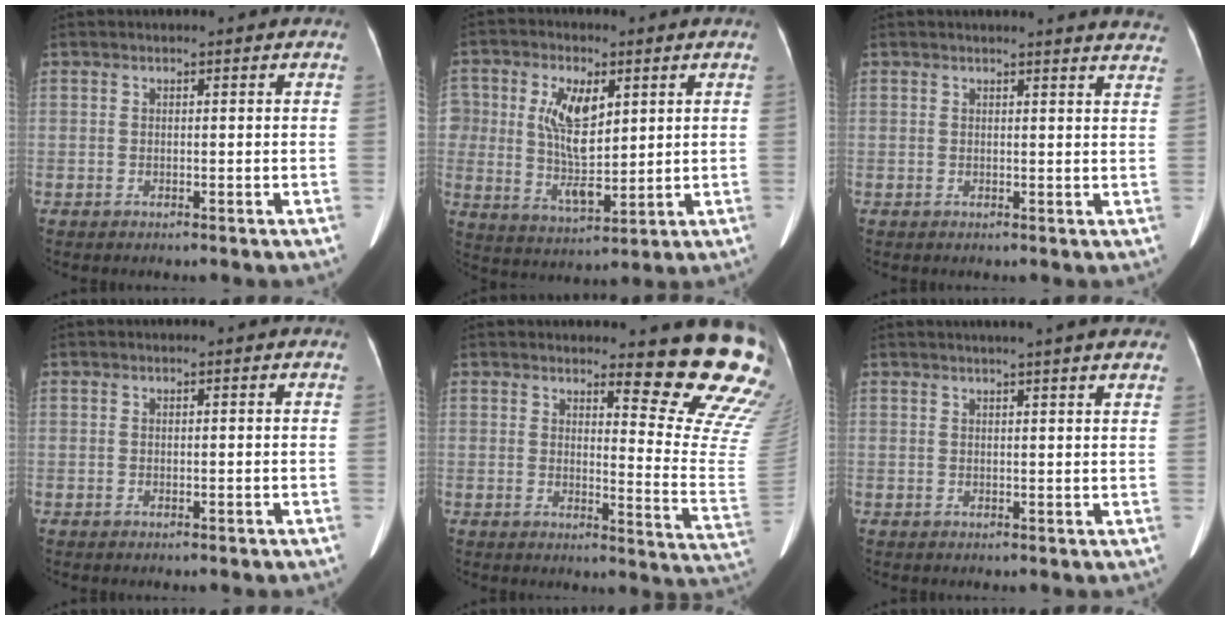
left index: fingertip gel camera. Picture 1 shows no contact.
{"total": 9.7, "force": [2.2, 5.1, 7.9], "torque": [-0.156, 0.006, 0.048]}
{"total": 11.8, "force": [11.4, 0.4, 2.9], "torque": [-0.020, -0.040, 0.102]}
{"total": 0.0}
{"total": 14.8, "force": [13.4, 0.1, 6.4], "torque": [-0.065, -0.137, 0.134]}
{"total": 9.5, "force": [8.1, 0.2, 5.0], "torque": [-0.069, 0.023, 0.082]}